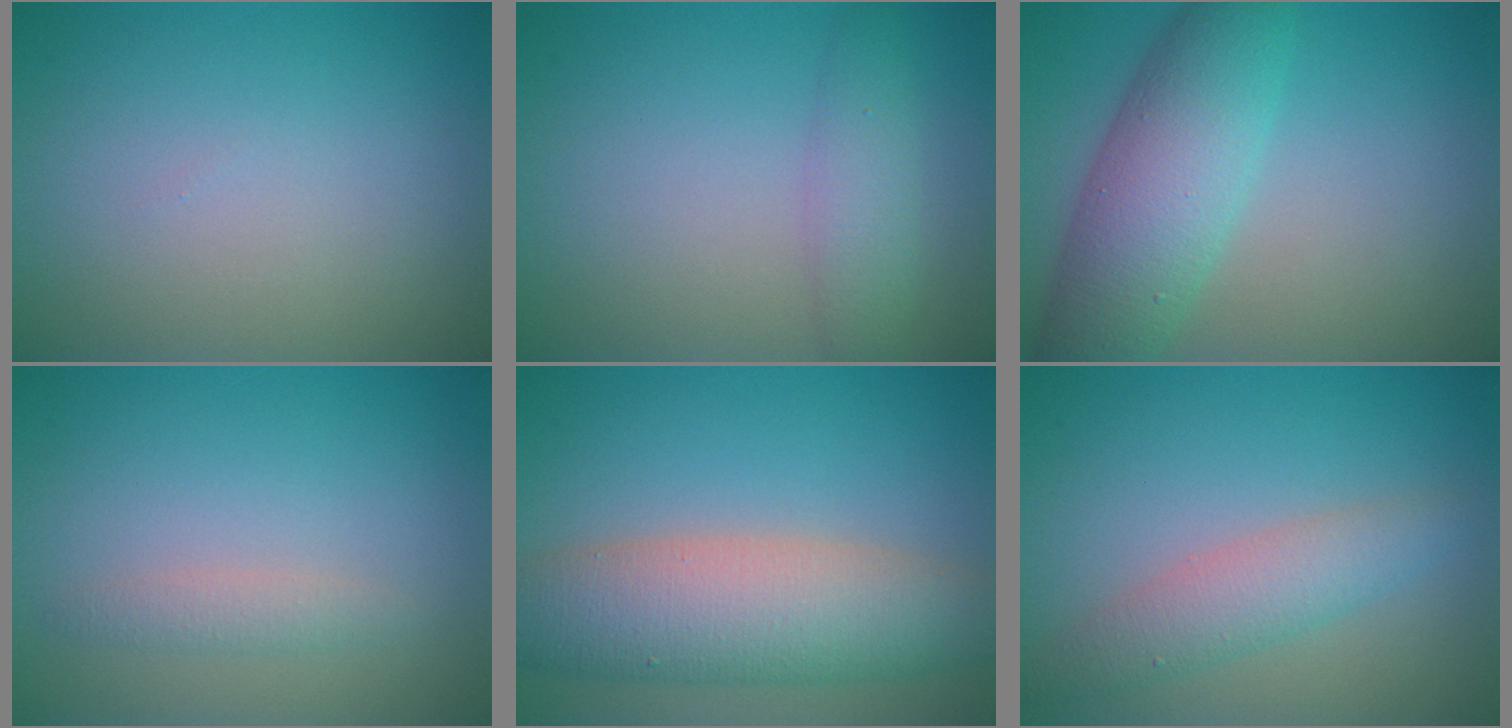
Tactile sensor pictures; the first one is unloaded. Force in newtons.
{"total": 2.8, "press": 2.8, "slide": 0.1}
{"total": 7.4, "press": 7.4, "slide": 0.2}
{"total": 1.3, "press": 1.3, "slide": 0.0}
{"total": 8.2, "press": 8.2, "slide": 0.5}
{"total": 3.2, "press": 3.2, "slide": 0.1}